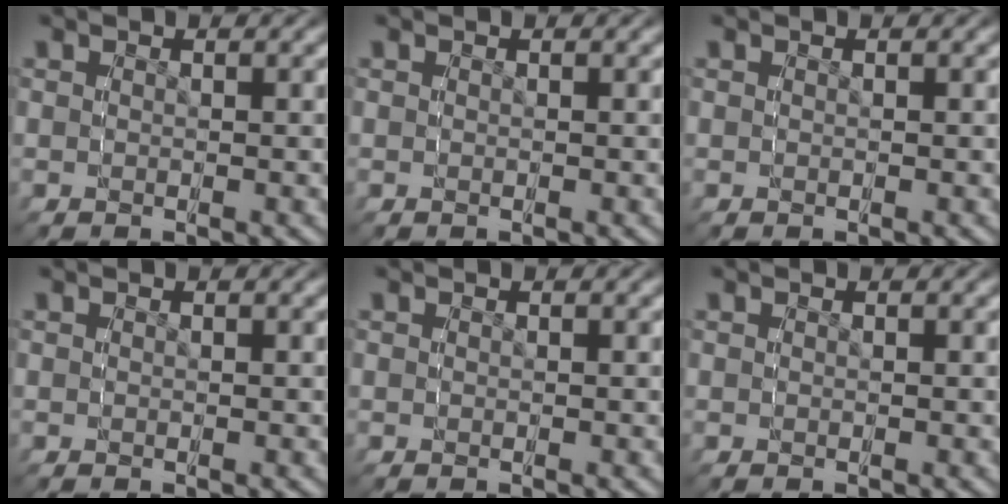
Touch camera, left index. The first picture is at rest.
{"total": 0.0}
{"total": 0.0}
{"total": 0.0}
{"total": 0.0}
{"total": 0.0}